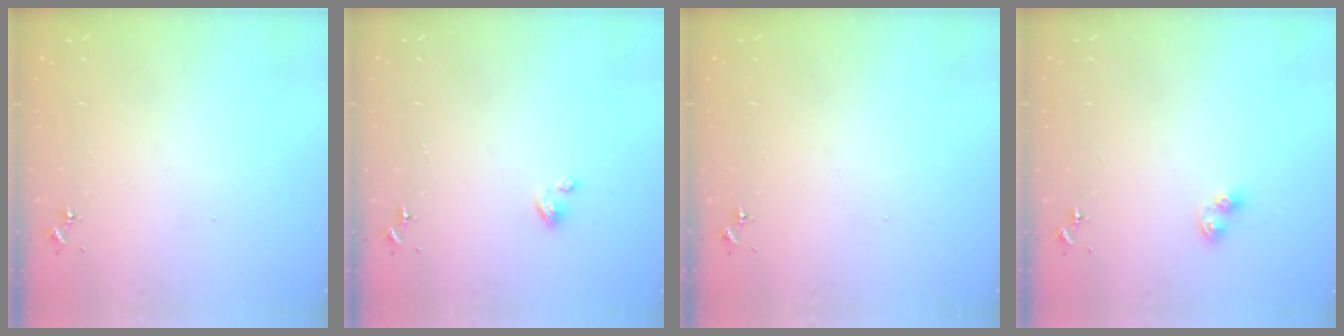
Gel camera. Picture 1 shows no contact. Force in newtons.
{"total": 4.3, "press": 4.3, "slide": 0.3}
{"total": 0.0}
{"total": 5.2, "press": 5.1, "slide": 0.5}